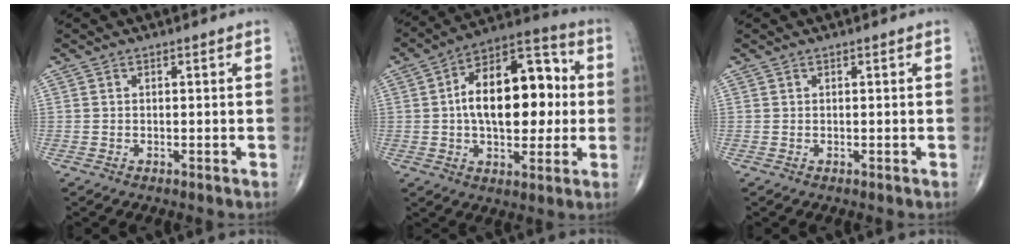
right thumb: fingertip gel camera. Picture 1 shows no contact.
{"total": 20.1, "force": [1.2, 11.0, 16.8], "torque": [-0.233, 0.030, 0.015]}
{"total": 0.0}